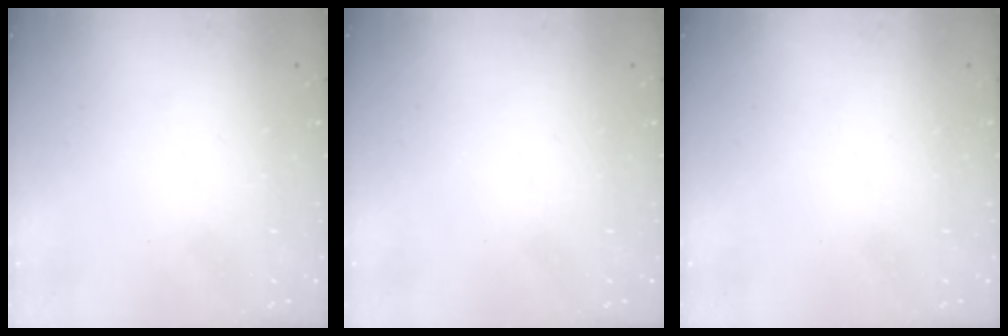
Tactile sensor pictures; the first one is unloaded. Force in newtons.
{"total": 0.0}
{"total": 0.0}